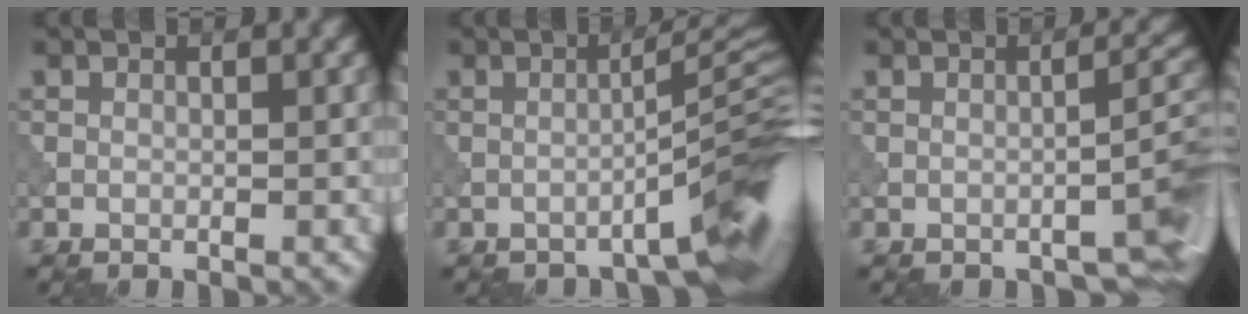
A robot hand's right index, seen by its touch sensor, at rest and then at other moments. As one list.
[{"total": 6.3, "force": [-3.6, 0.7, 5.2], "torque": [-0.060, 0.022, -0.060]}, {"total": 3.5, "force": [-2.2, 0.8, 2.6], "torque": [-0.026, 0.013, -0.035]}]